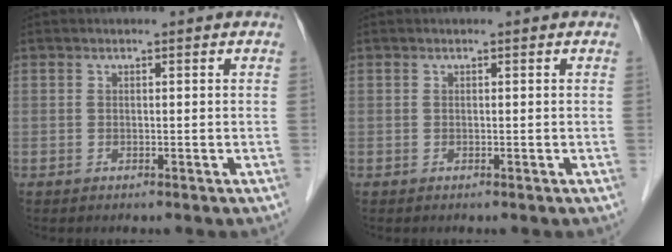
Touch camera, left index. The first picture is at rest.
{"total": 0.0}